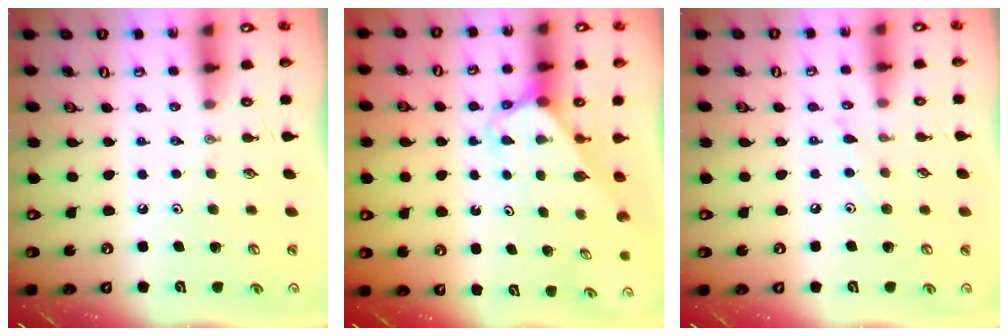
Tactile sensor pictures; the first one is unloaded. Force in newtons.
{"total": 2.6, "press": 2.6, "slide": 0.2}
{"total": 5.5, "press": 5.5, "slide": 0.4}